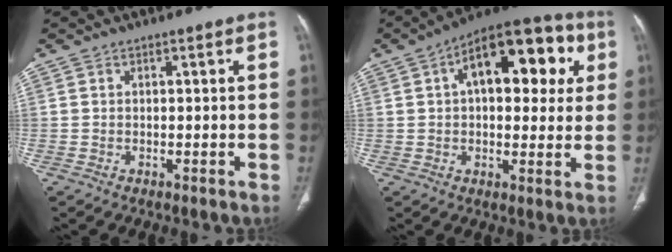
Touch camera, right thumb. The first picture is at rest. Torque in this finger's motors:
{"motor_torque": [1.47, 3.54, 0.98, -0.80, 0.12]}